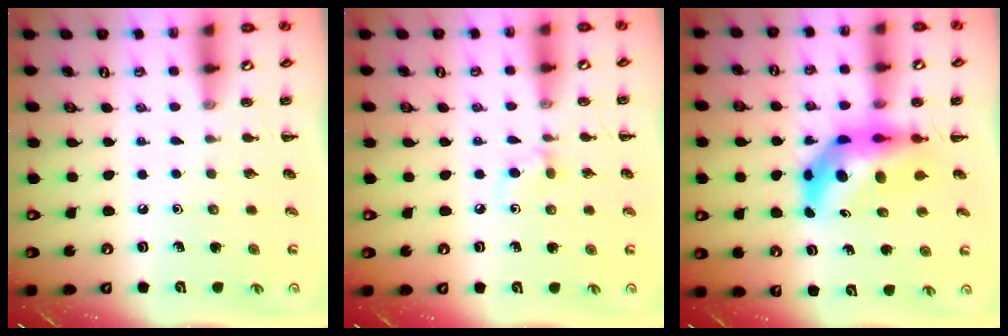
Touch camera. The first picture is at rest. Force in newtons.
{"total": 5.5, "press": 5.2, "slide": 1.9}
{"total": 9.1, "press": 8.7, "slide": 2.7}